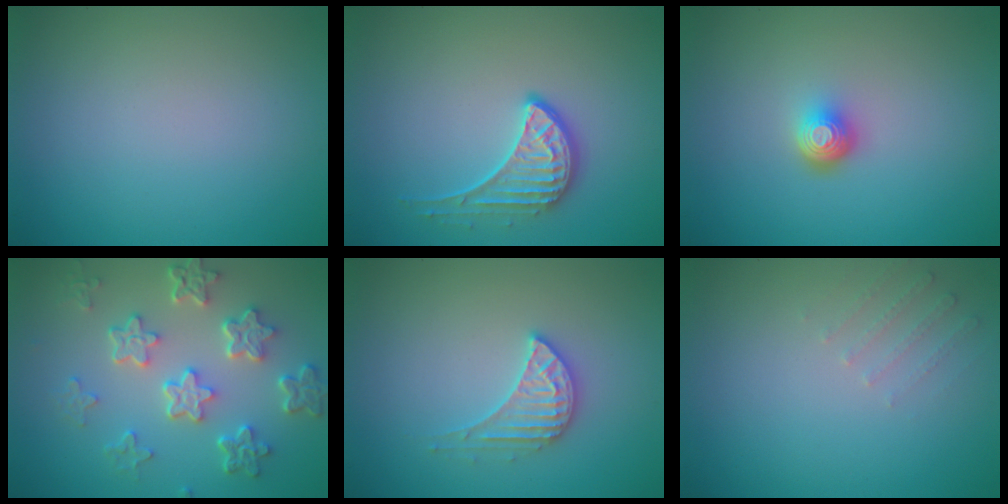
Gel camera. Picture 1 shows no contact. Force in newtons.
{"total": 2.7, "press": 2.2, "slide": 1.6}
{"total": 2.3, "press": 1.5, "slide": 1.8}
{"total": 5.7, "press": 4.4, "slide": 3.7}
{"total": 3.0, "press": 2.9, "slide": 0.4}
{"total": 1.3, "press": 1.3, "slide": 0.4}